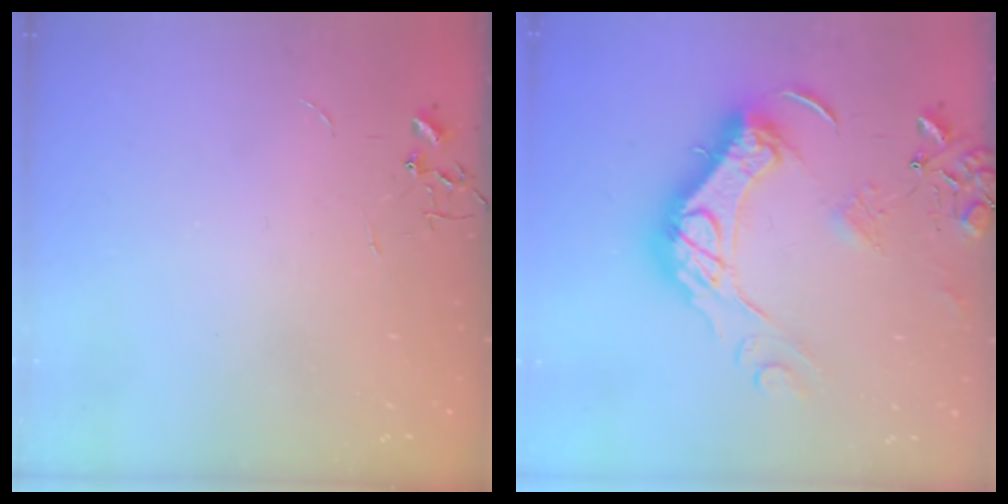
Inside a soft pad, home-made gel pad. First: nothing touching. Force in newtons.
{"total": 22.1, "press": 22.0, "slide": 2.0}